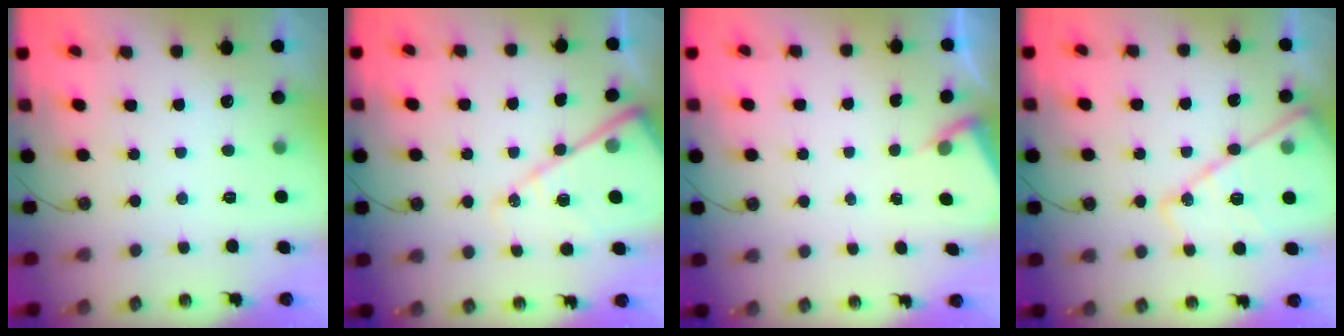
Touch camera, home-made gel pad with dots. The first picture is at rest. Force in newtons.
{"total": 14.1, "press": 14.0, "slide": 1.3}
{"total": 2.2, "press": 2.1, "slide": 0.3}
{"total": 17.0, "press": 17.0, "slide": 1.3}